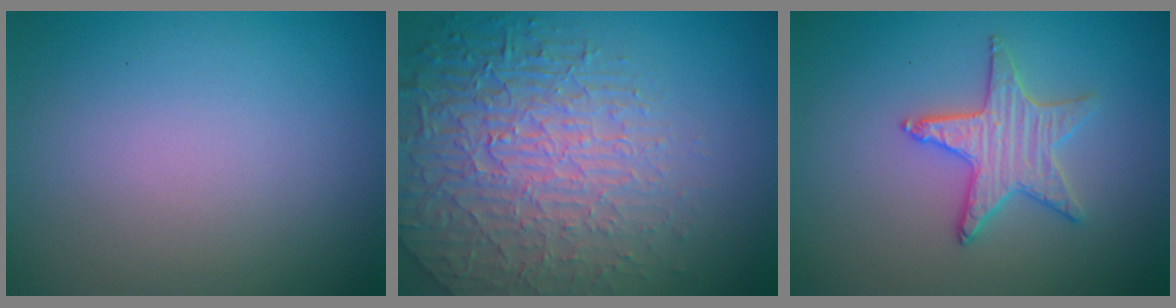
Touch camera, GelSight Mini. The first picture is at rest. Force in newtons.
{"total": 6.5, "press": 5.3, "slide": 3.7}
{"total": 3.0, "press": 3.0, "slide": 0.4}